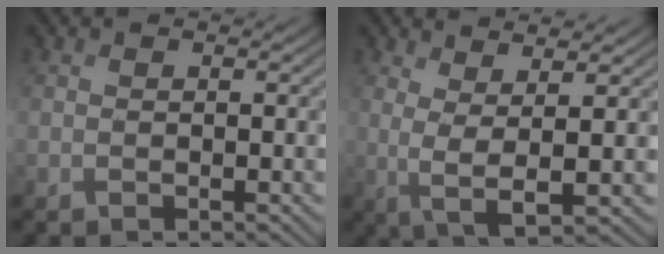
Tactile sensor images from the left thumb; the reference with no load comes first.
{"total": 4.6, "force": [1.8, 0.8, 4.1], "torque": [-0.095, 0.000, 0.038]}